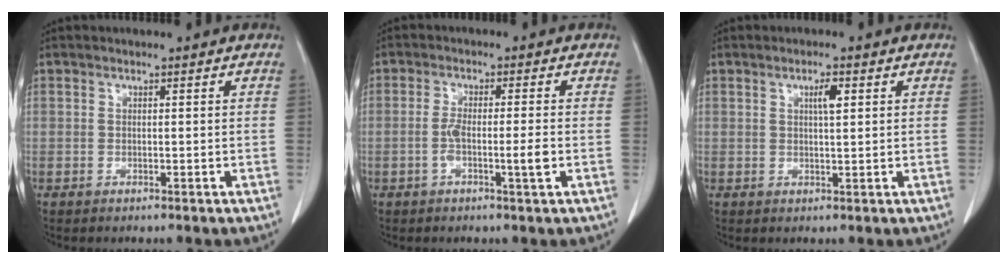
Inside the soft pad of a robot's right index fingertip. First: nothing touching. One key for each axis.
{"total": 4.4, "fx": -1.3, "fy": 0.0, "fz": 4.2, "tx": -0.082, "ty": -0.003, "tz": -0.022}
{"total": 2.3, "fx": 0.9, "fy": 0.3, "fz": 2.1, "tx": -0.038, "ty": 0.000, "tz": 0.014}